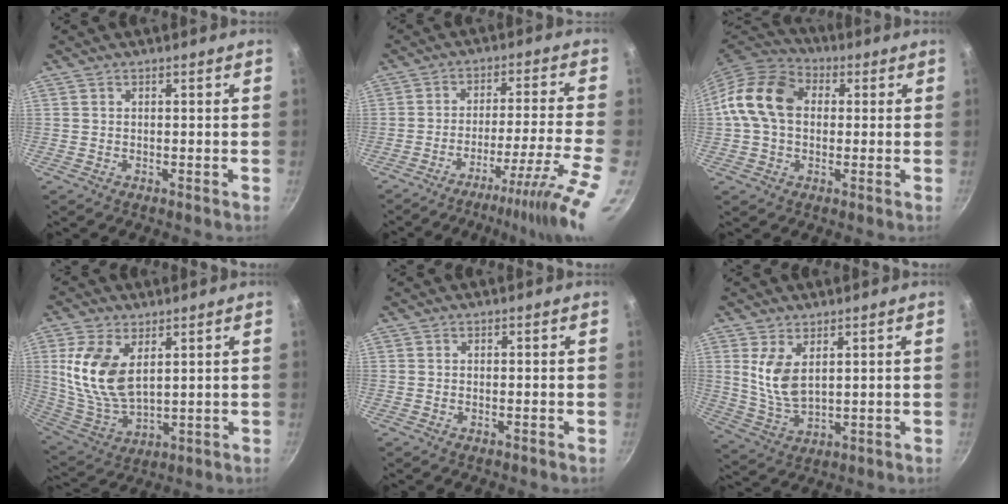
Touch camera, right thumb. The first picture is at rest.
{"total": 11.9, "force": [-8.2, -1.3, 8.5], "torque": [-0.136, 0.045, -0.130]}
{"total": 13.1, "force": [1.3, 9.8, 8.6], "torque": [-0.129, 0.023, 0.004]}
{"total": 13.7, "force": [3.8, 7.7, 10.6], "torque": [-0.209, -0.025, 0.088]}
{"total": 0.6, "force": [-0.2, 0.2, 0.5], "torque": [-0.009, 0.002, -0.005]}
{"total": 7.8, "force": [2.6, 4.1, 6.2], "torque": [-0.116, -0.028, 0.062]}